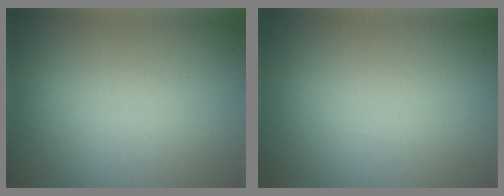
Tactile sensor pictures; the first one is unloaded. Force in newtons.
{"total": 0.0}